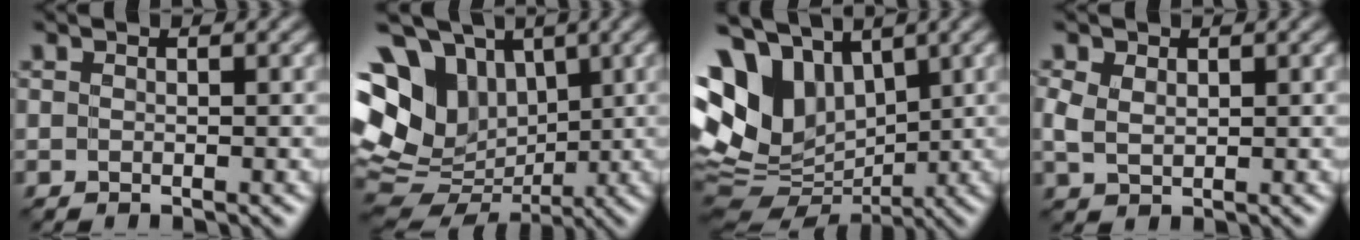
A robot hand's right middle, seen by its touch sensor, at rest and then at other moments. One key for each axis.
{"total": 14.6, "fx": 3.0, "fy": 11.6, "fz": 8.3, "tx": -0.179, "ty": 0.027, "tz": 0.056}
{"total": 11.4, "fx": 3.9, "fy": 8.2, "fz": 6.9, "tx": -0.143, "ty": 0.019, "tz": 0.079}
{"total": 2.2, "fx": 0.8, "fy": 1.6, "fz": 1.4, "tx": -0.039, "ty": 0.004, "tz": 0.016}